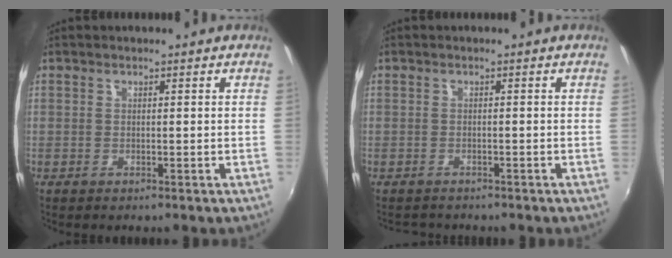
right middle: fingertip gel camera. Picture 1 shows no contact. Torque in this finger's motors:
{"motor_torque": [-0.74, -0.43, -0.07, -0.04]}